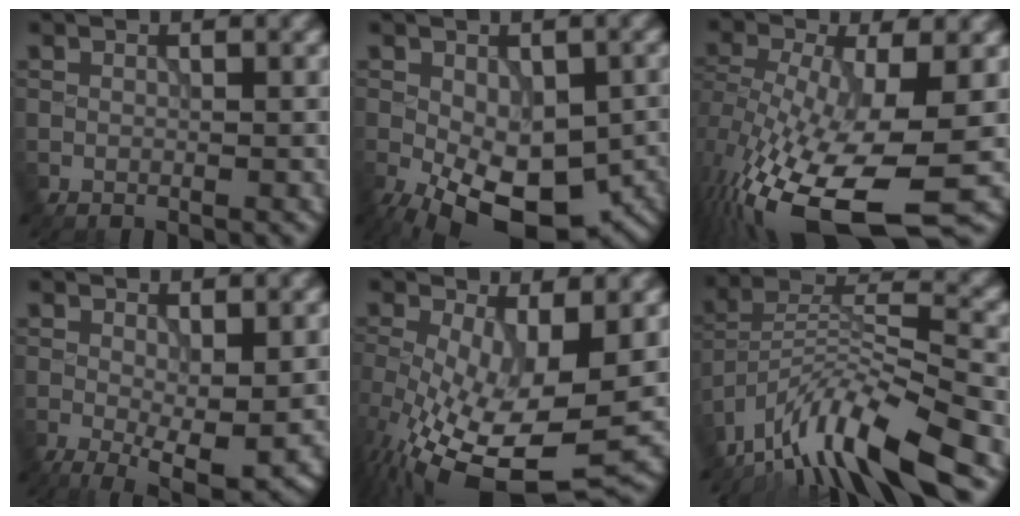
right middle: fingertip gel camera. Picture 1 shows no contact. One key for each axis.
{"total": 14.3, "fx": -6.2, "fy": 7.4, "fz": 10.6, "tx": -0.168, "ty": -0.046, "tz": -0.075}
{"total": 14.1, "fx": -5.3, "fy": 5.1, "fz": 12.0, "tx": -0.245, "ty": -0.027, "tz": -0.086}
{"total": 5.8, "fx": -1.1, "fy": 2.0, "fz": 5.3, "tx": -0.087, "ty": -0.017, "tz": -0.012}
{"total": 12.9, "fx": -2.7, "fy": 4.9, "fz": 11.6, "tx": -0.216, "ty": -0.030, "tz": -0.033}
{"total": 11.6, "fx": -8.8, "fy": 2.2, "fz": 7.2, "tx": -0.120, "ty": 0.010, "tz": -0.167}